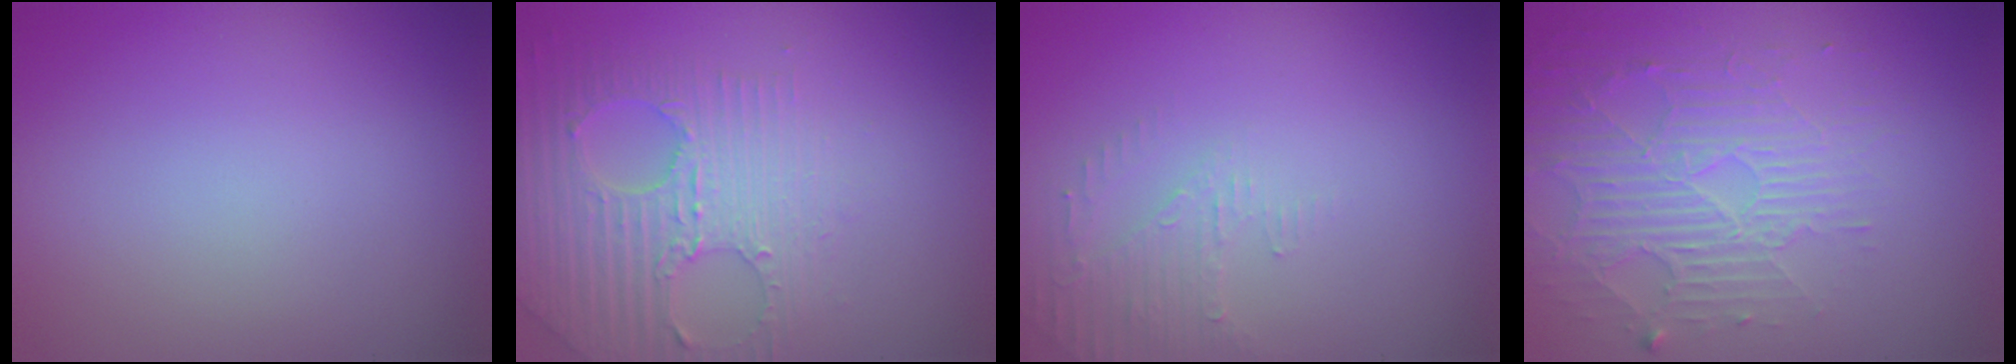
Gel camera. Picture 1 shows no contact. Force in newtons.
{"total": 4.5, "press": 4.3, "slide": 1.1}
{"total": 2.2, "press": 2.1, "slide": 0.5}
{"total": 4.1, "press": 3.4, "slide": 2.3}